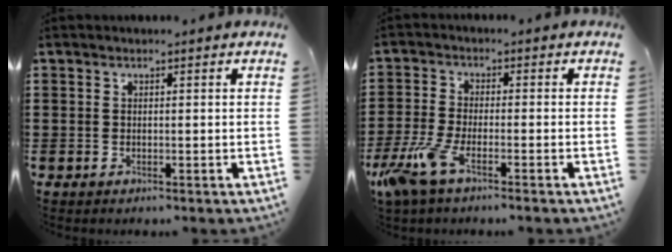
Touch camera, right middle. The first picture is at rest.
{"total": 5.7, "force": [-3.4, 1.6, 4.3], "torque": [-0.118, -0.019, -0.069]}